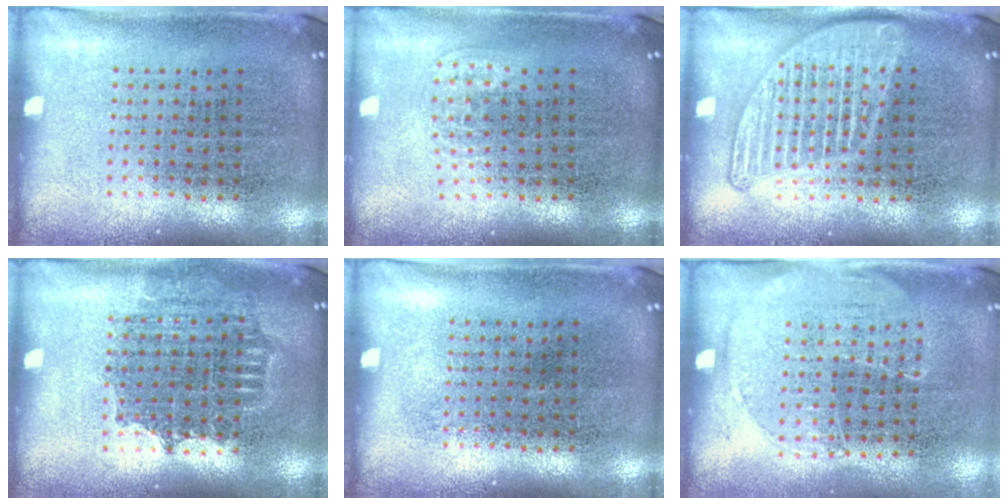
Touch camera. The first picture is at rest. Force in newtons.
{"total": 1.0, "press": 0.7, "slide": 0.7}
{"total": 1.7, "press": 1.7, "slide": 0.2}
{"total": 1.4, "press": 1.2, "slide": 0.7}
{"total": 0.0}
{"total": 1.4, "press": 1.2, "slide": 0.7}